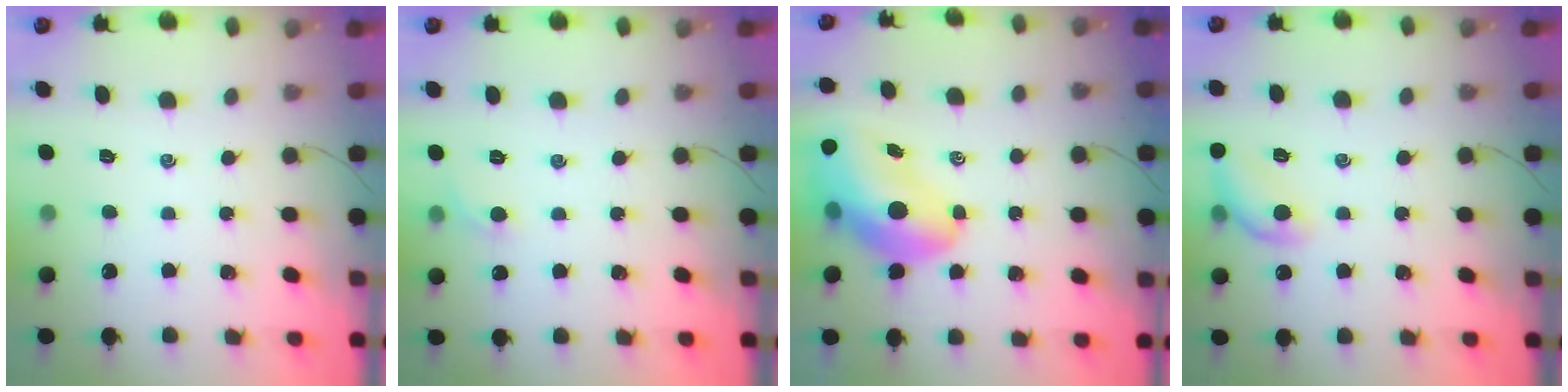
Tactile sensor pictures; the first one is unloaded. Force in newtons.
{"total": 3.4, "press": 3.2, "slide": 1.1}
{"total": 16.4, "press": 15.7, "slide": 4.8}
{"total": 10.1, "press": 10.1, "slide": 0.4}